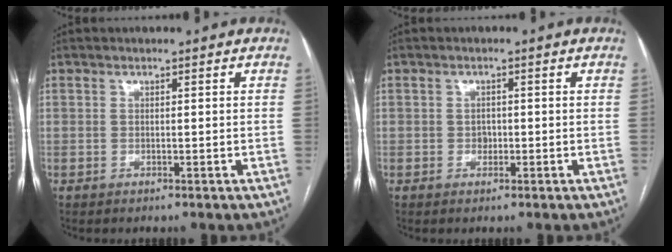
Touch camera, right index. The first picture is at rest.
{"total": 1.3, "force": [-0.2, 1.1, 0.7], "torque": [-0.009, 0.003, -0.002]}